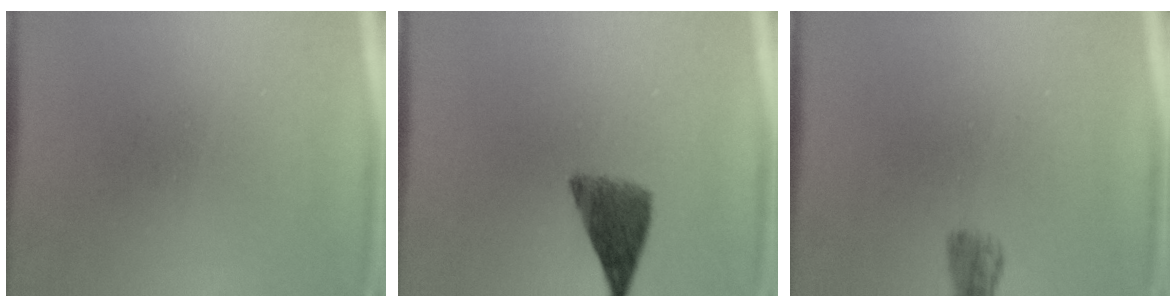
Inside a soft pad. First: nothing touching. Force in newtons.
{"total": 6.3}
{"total": 2.1}